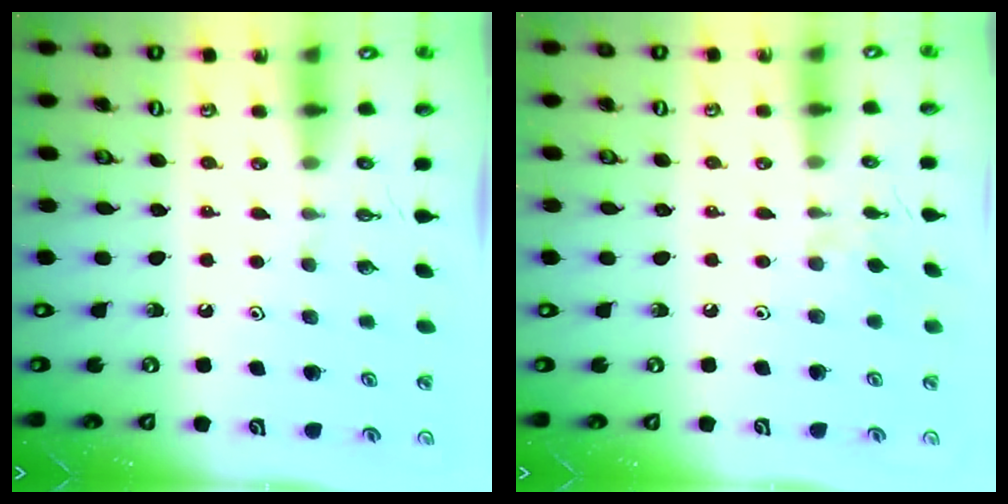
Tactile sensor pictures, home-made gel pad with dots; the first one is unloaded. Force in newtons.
{"total": 3.3, "press": 3.3, "slide": 0.6}